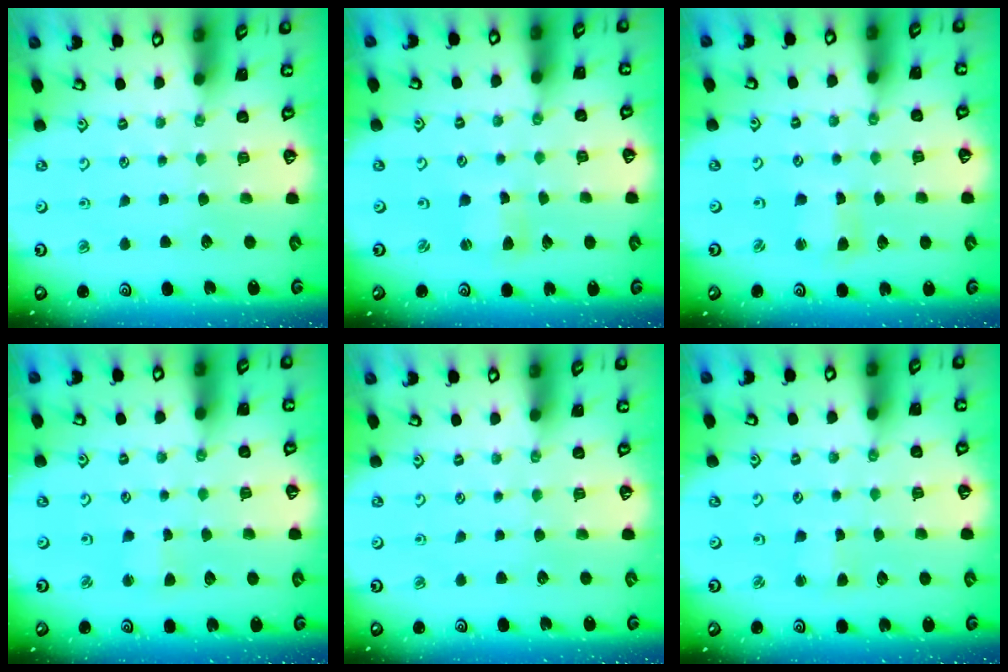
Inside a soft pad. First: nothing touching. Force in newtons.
{"total": 2.1, "press": 2.1, "slide": 0.3}
{"total": 2.7, "press": 2.7, "slide": 0.3}
{"total": 1.8, "press": 1.8, "slide": 0.4}
{"total": 0.0}
{"total": 2.0, "press": 2.0, "slide": 0.3}